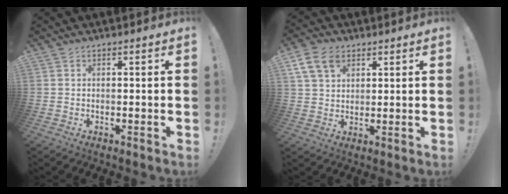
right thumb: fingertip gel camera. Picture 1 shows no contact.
{"total": 9.7, "force": [4.8, 6.6, 5.3], "torque": [-0.097, -0.008, 0.093]}